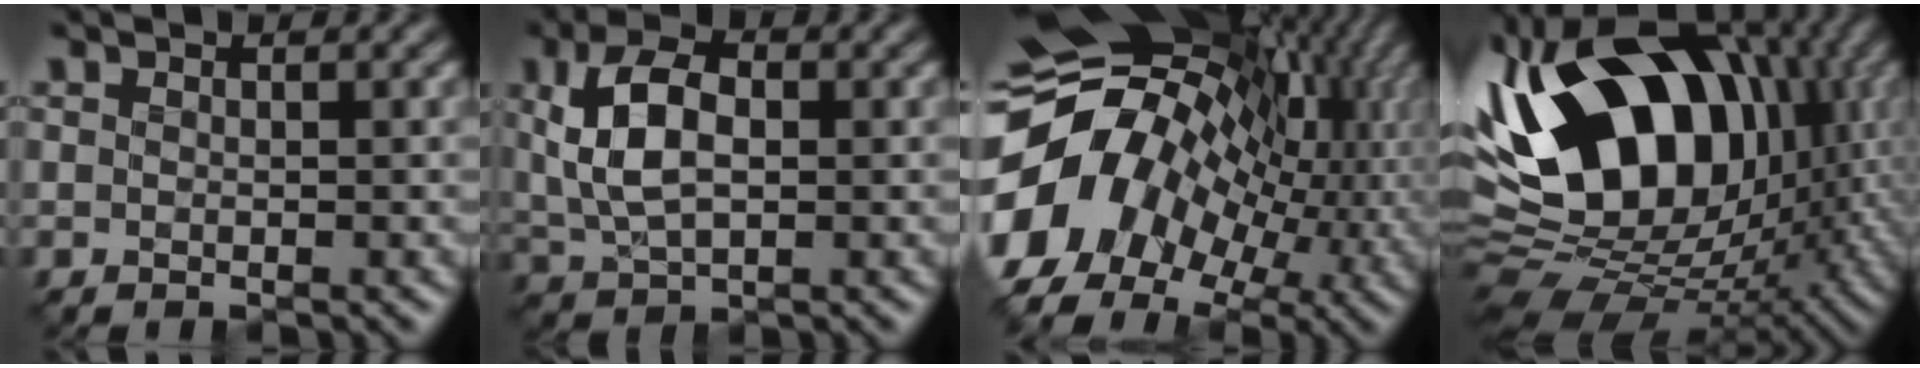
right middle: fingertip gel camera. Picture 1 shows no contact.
{"total": 6.0, "force": [0.5, 3.3, 5.0], "torque": [-0.096, 0.007, 0.003]}
{"total": 16.7, "force": [-2.3, 11.9, 11.4], "torque": [-0.226, -0.001, -0.042]}
{"total": 17.5, "force": [2.2, 11.7, 12.9], "torque": [-0.241, 0.036, 0.009]}